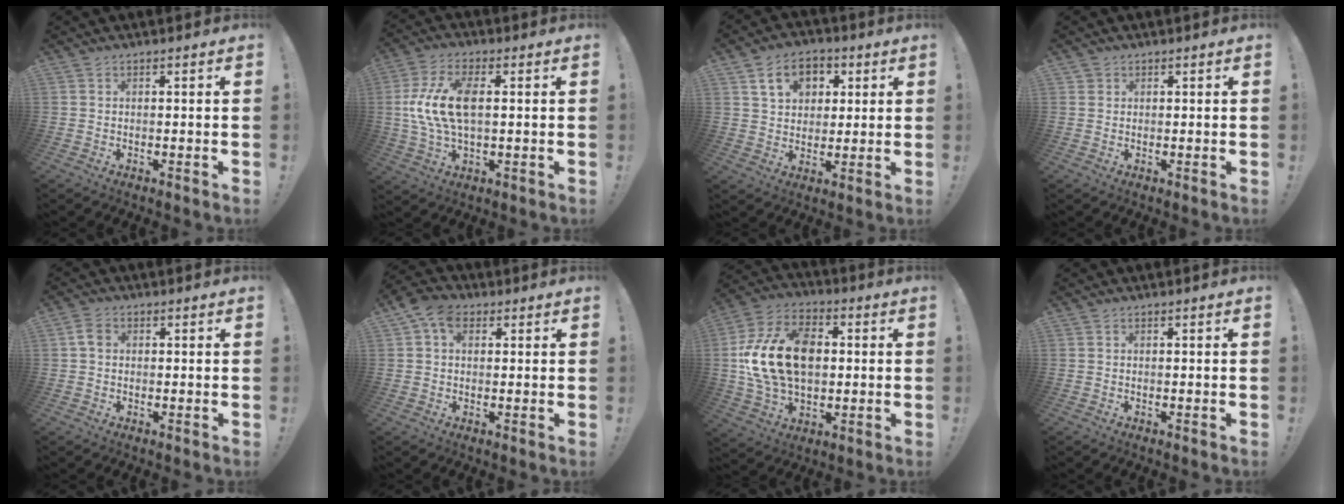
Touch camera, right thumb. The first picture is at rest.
{"total": 14.0, "force": [1.2, 7.4, 11.9], "torque": [-0.237, 0.001, 0.024]}
{"total": 10.5, "force": [4.2, 8.1, 5.2], "torque": [-0.071, -0.007, 0.081]}
{"total": 1.2, "force": [0.7, 1.0, 0.1], "torque": [0.004, -0.002, 0.013]}
{"total": 4.1, "force": [0.6, 3.2, 2.5], "torque": [-0.042, 0.008, 0.013]}
{"total": 6.3, "force": [2.4, 4.4, 3.8], "torque": [-0.063, 0.000, 0.045]}
{"total": 21.9, "force": [1.8, 15.2, 15.6], "torque": [-0.267, 0.008, 0.043]}
{"total": 0.0}